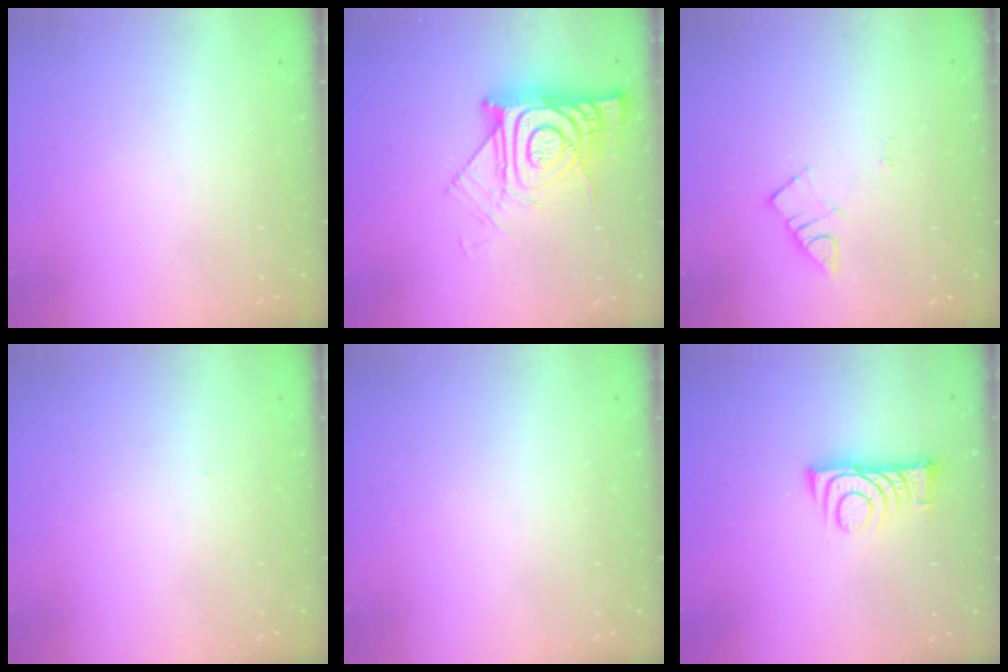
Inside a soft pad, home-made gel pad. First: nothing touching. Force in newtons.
{"total": 14.2, "press": 14.2, "slide": 1.1}
{"total": 4.2, "press": 4.1, "slide": 0.6}
{"total": 3.2, "press": 3.2, "slide": 0.5}
{"total": 0.0}
{"total": 8.3, "press": 8.3, "slide": 0.8}